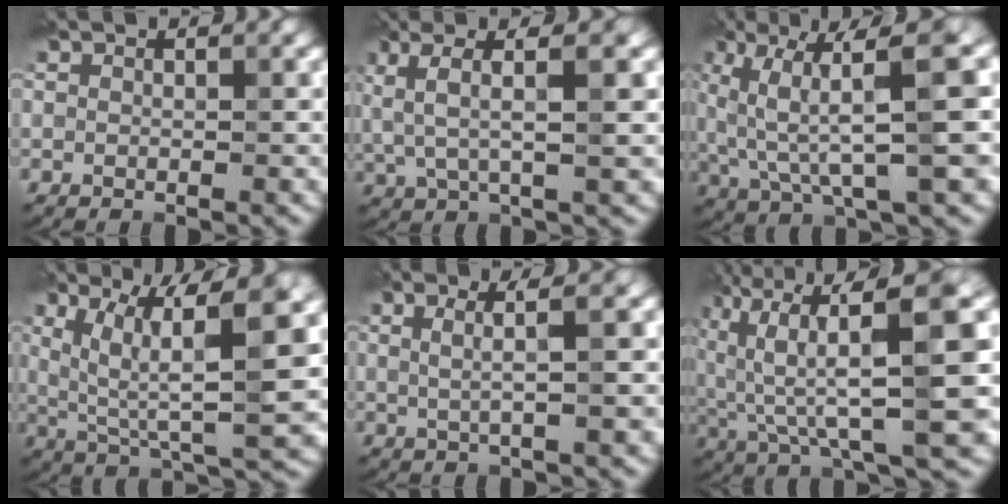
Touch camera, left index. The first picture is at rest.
{"total": 6.1, "force": [2.4, 1.4, 5.4], "torque": [-0.103, 0.015, 0.044]}
{"total": 10.2, "force": [2.4, 2.3, 9.6], "torque": [-0.167, 0.018, 0.050]}
{"total": 9.3, "force": [2.3, 2.3, 8.7], "torque": [-0.145, -0.005, 0.043]}
{"total": 3.9, "force": [0.9, 1.1, 3.6], "torque": [-0.046, 0.003, -0.001]}
{"total": 12.7, "force": [4.2, 2.9, 11.7], "torque": [-0.197, 0.024, 0.091]}